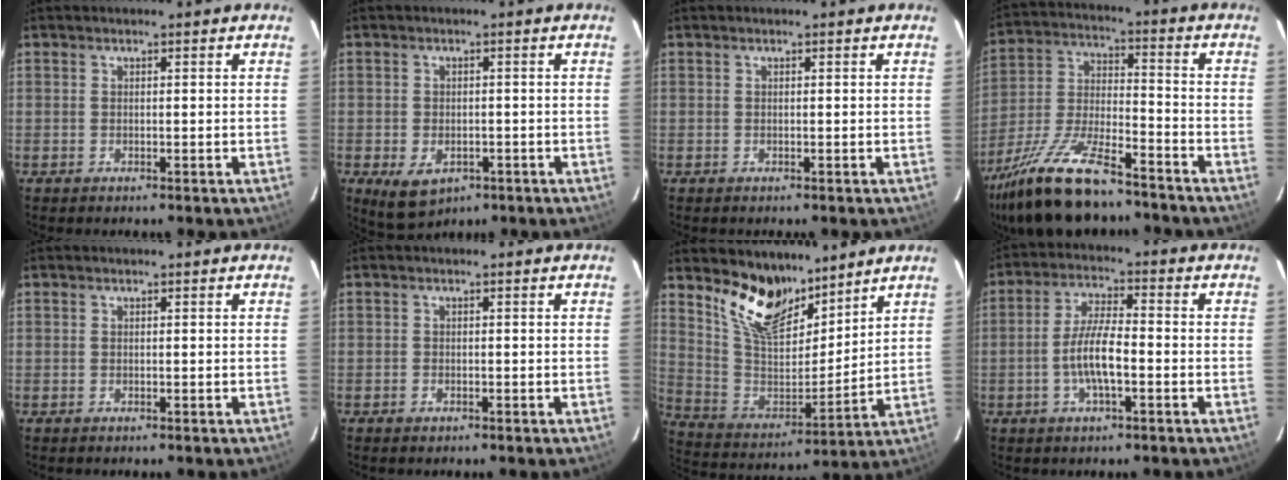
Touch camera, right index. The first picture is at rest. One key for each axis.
{"total": 6.4, "fx": -2.7, "fy": 4.4, "fz": 3.7, "tx": -0.078, "ty": -0.016, "tz": -0.033}
{"total": 0.0}
{"total": 20.4, "fx": -15.6, "fy": 5.7, "fz": 11.9, "tx": -0.249, "ty": -0.025, "tz": -0.275}
{"total": 0.0}
{"total": 1.0, "fx": -0.7, "fy": 0.7, "fz": 0.2, "tx": -0.004, "ty": 0.001, "tz": -0.011}
{"total": 14.5, "fx": 11.0, "fy": 6.4, "fz": 6.9, "tx": -0.140, "ty": -0.008, "tz": 0.213}
{"total": 7.6, "fx": -2.3, "fy": 2.0, "fz": 6.9, "tx": -0.139, "ty": 0.004, "tz": -0.042}